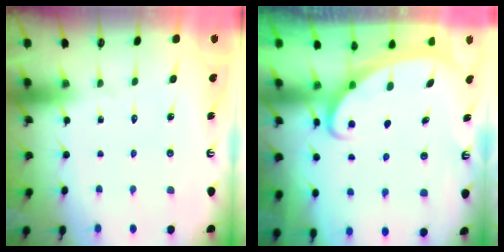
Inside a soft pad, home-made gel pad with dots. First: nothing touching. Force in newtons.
{"total": 2.1, "press": 2.1, "slide": 0.3}